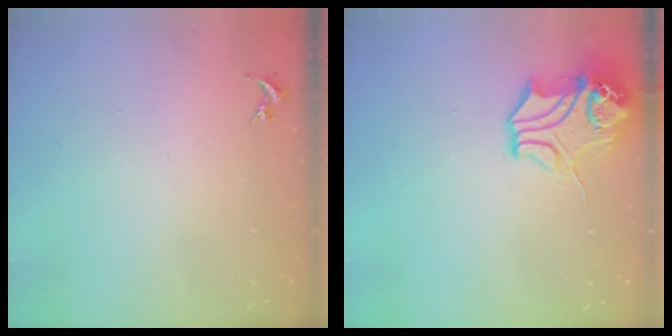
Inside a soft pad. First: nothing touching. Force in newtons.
{"total": 13.8, "press": 13.7, "slide": 2.0}